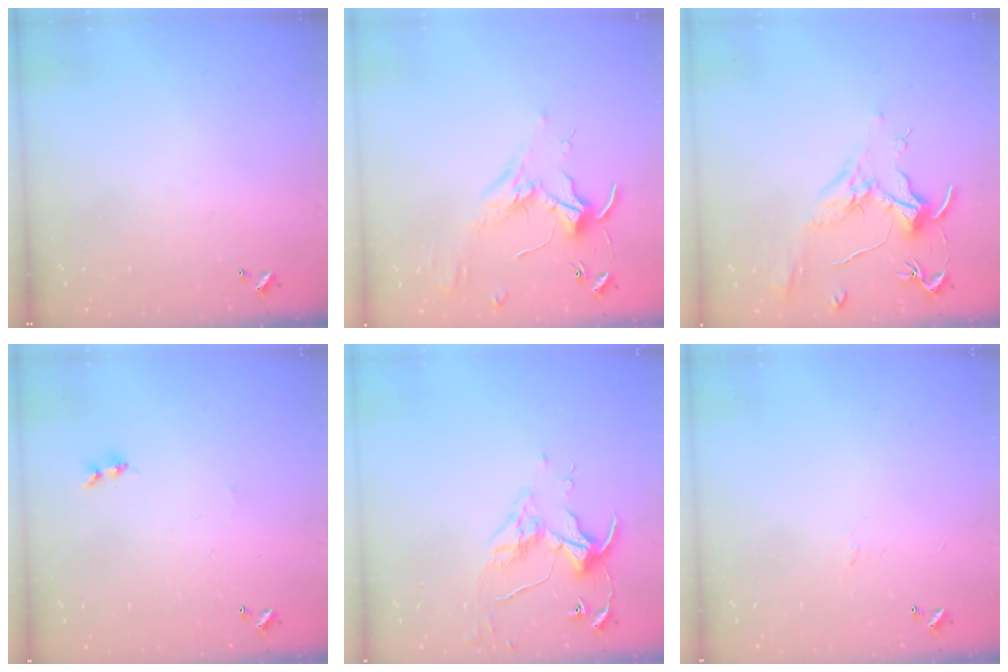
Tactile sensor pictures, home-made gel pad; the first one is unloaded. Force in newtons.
{"total": 1.6, "press": 1.6, "slide": 0.4}
{"total": 1.9, "press": 1.7, "slide": 0.9}
{"total": 1.1, "press": 0.9, "slide": 0.5}
{"total": 5.0, "press": 5.0, "slide": 0.7}
{"total": 0.0}